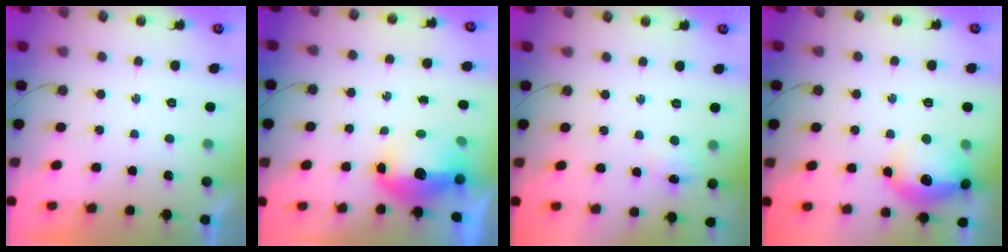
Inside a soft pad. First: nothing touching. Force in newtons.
{"total": 11.5, "press": 11.4, "slide": 1.3}
{"total": 7.1, "press": 7.0, "slide": 0.9}
{"total": 16.3, "press": 16.3, "slide": 1.1}